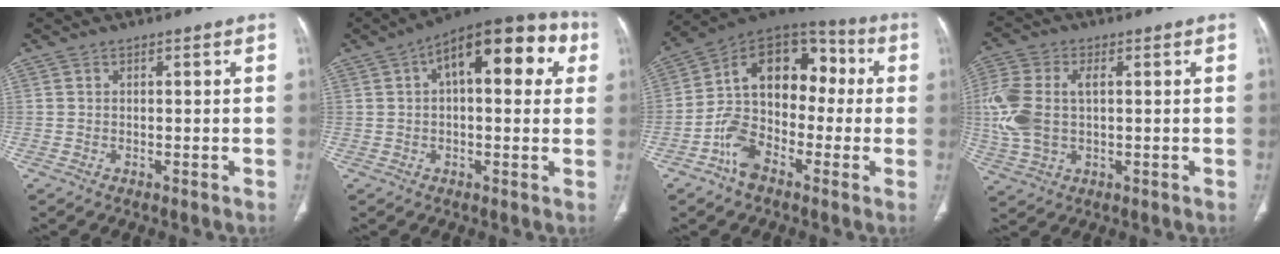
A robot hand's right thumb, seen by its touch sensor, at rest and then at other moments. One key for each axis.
{"total": 18.0, "fx": 5.6, "fy": 8.2, "fz": 15.0, "tx": -0.176, "ty": 0.031, "tz": 0.070}
{"total": 17.1, "fx": -3.2, "fy": 11.8, "fz": 11.9, "tx": -0.168, "ty": 0.051, "tz": -0.065}
{"total": 11.9, "fx": 1.0, "fy": 7.2, "fz": 9.4, "tx": -0.234, "ty": 0.012, "tz": 0.025}